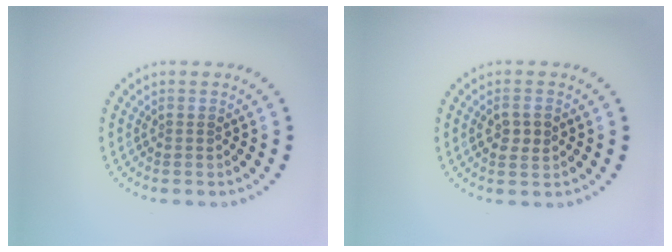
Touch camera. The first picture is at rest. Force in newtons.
{"total": 2.1, "press": 2.1, "slide": 0.3}